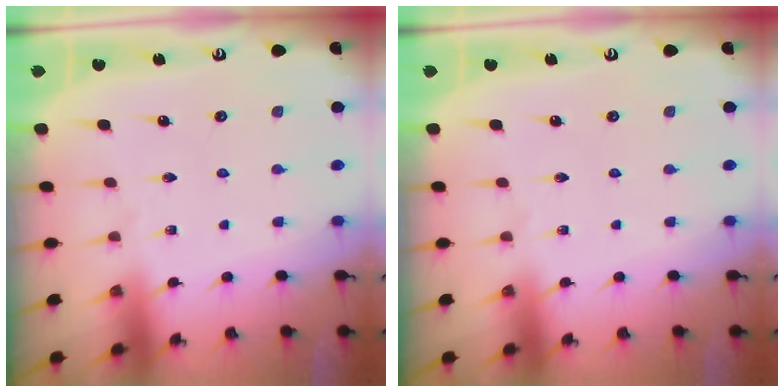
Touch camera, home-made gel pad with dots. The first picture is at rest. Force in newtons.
{"total": 0.0}